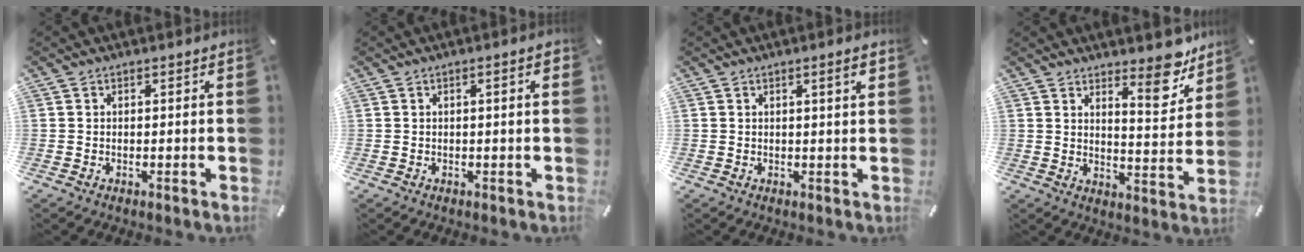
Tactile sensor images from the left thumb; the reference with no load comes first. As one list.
[{"total": 2.4, "force": [0.3, 0.2, 2.4], "torque": [-0.042, 0.001, 0.003]}, {"total": 3.4, "force": [1.2, 0.3, 3.2], "torque": [-0.054, -0.001, 0.015]}, {"total": 10.4, "force": [8.0, 3.6, 5.6], "torque": [-0.054, -0.071, 0.130]}]